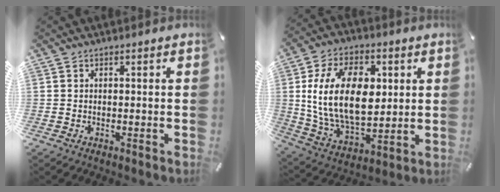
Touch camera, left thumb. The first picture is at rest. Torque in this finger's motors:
{"motor_torque": [2.09, 2.04, 1.76, -1.02, 0.52]}